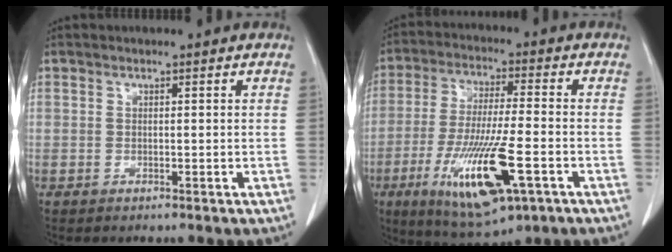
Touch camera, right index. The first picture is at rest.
{"total": 15.9, "force": [-6.2, 2.7, 14.4], "torque": [-0.279, -0.031, -0.097]}